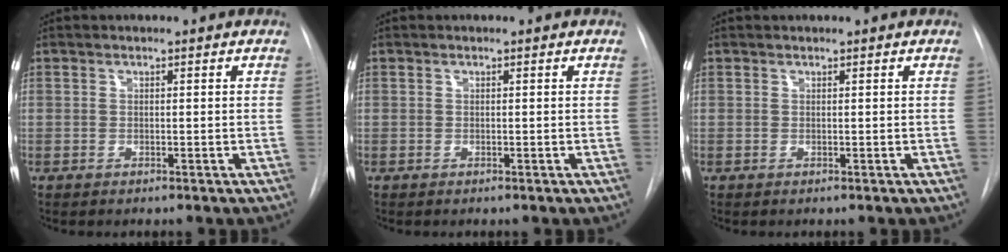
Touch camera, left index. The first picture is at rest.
{"total": 0.0}
{"total": 0.0}